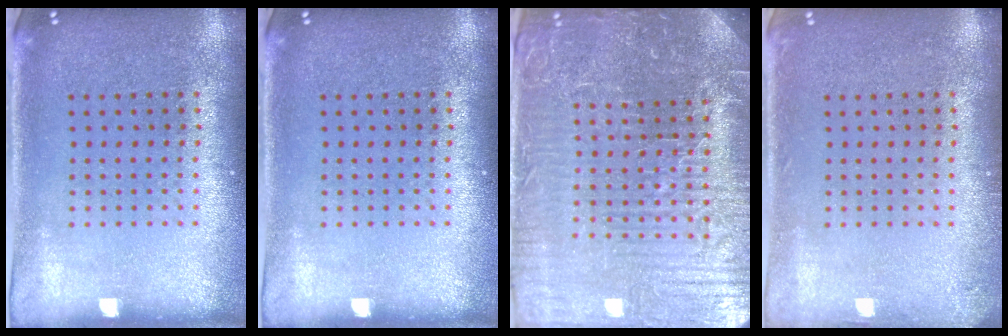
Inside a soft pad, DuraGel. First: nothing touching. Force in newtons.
{"total": 0.0}
{"total": 5.9, "press": 5.4, "slide": 2.3}
{"total": 0.9, "press": 0.9, "slide": 0.1}